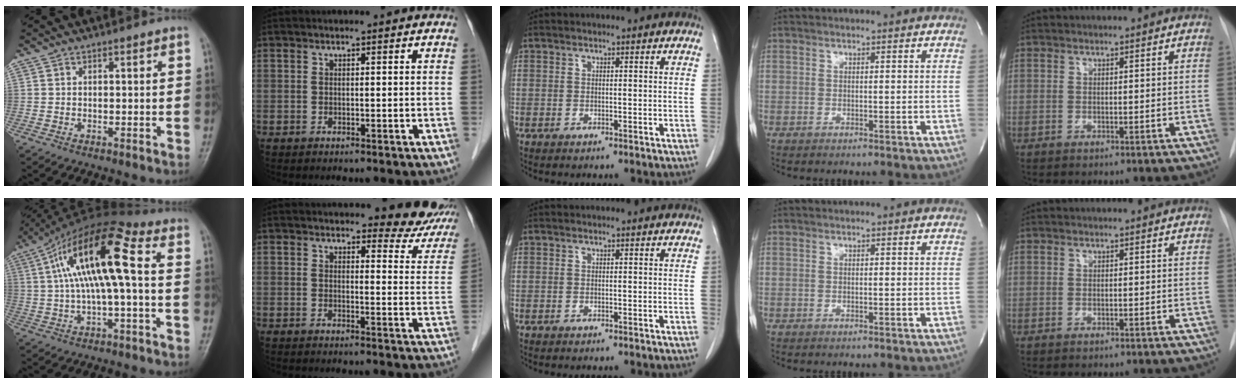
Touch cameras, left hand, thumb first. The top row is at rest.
{"thumb": {"total": 14.7, "force": [1.7, 4.0, 14.0], "torque": [-0.269, 0.045, 0.024]}, "index": {"total": 9.7, "force": [9.0, 2.2, 3.0], "torque": [-0.007, -0.032, 0.078]}}